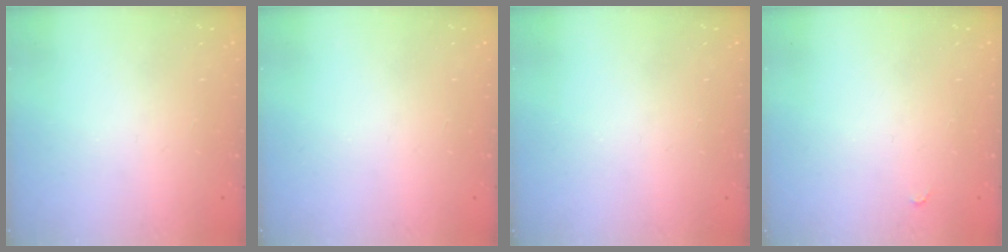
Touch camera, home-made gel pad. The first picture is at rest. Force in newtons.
{"total": 0.0}
{"total": 0.0}
{"total": 2.8, "press": 2.8, "slide": 0.4}